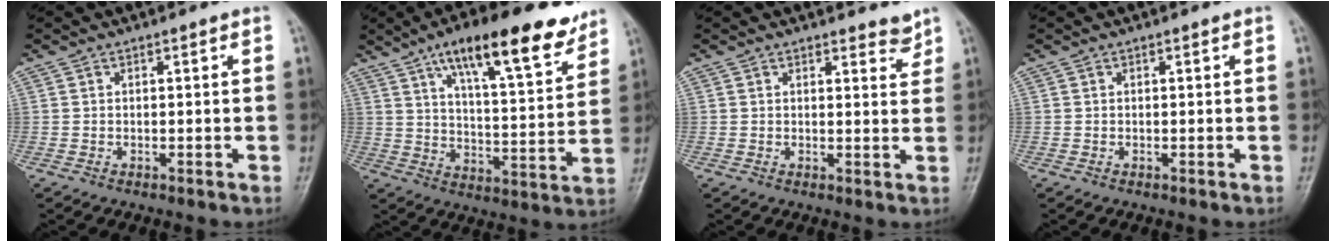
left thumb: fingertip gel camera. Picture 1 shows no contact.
{"total": 18.7, "force": [12.0, 5.6, 13.2], "torque": [-0.170, -0.047, 0.189]}
{"total": 2.7, "force": [2.3, 0.9, 0.9], "torque": [0.004, -0.019, 0.029]}
{"total": 0.0}